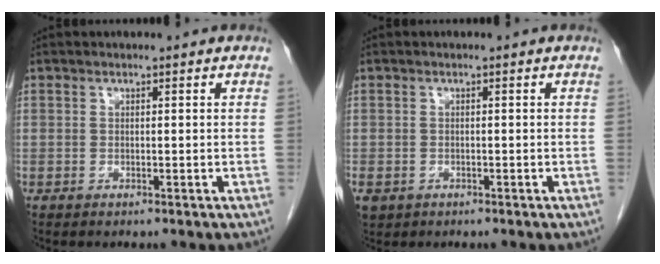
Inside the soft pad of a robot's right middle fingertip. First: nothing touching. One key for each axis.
{"total": 3.3, "fx": -1.9, "fy": 2.5, "fz": 1.1, "tx": -0.026, "ty": -0.003, "tz": -0.028}